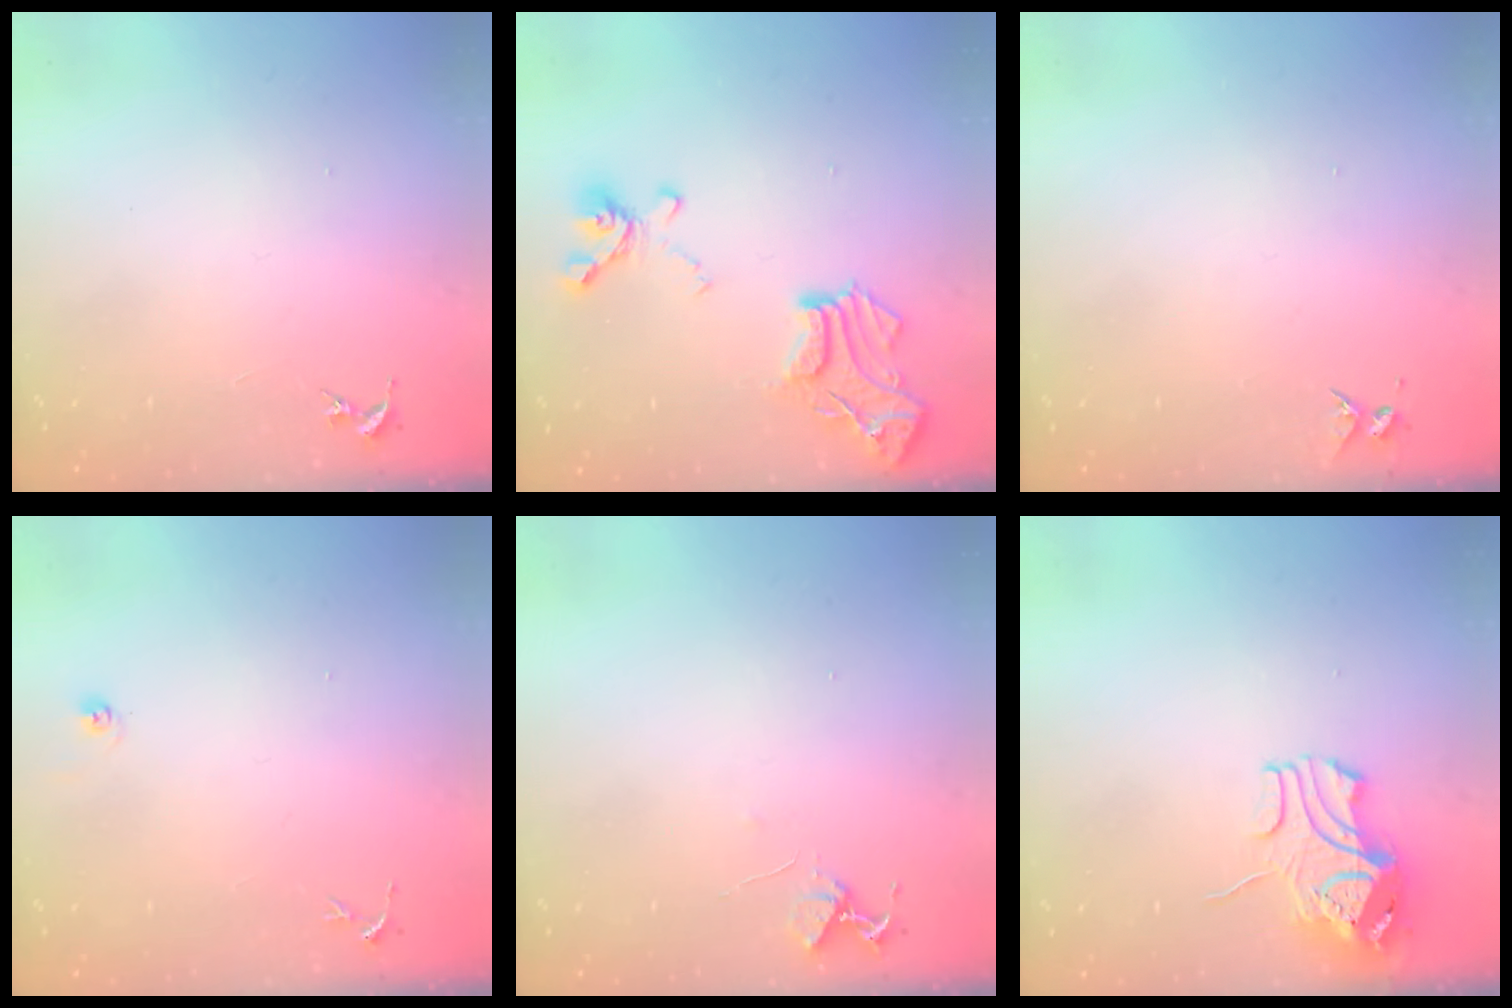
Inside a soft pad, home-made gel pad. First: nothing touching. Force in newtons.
{"total": 16.9, "press": 16.9, "slide": 1.4}
{"total": 4.1, "press": 4.1, "slide": 0.5}
{"total": 3.6, "press": 3.6, "slide": 0.3}
{"total": 5.3, "press": 5.2, "slide": 0.6}
{"total": 9.1, "press": 9.0, "slide": 1.5}